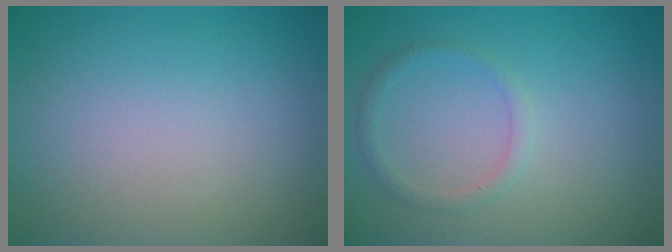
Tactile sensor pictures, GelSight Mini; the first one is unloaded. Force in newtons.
{"total": 1.3, "press": 1.3, "slide": 0.0}